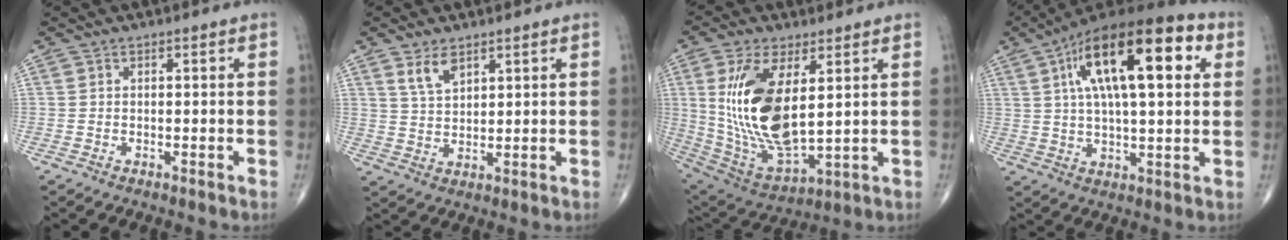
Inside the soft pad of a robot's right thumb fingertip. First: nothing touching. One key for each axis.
{"total": 4.7, "fx": 3.0, "fy": 2.4, "fz": 2.8, "tx": -0.045, "ty": -0.018, "tz": 0.062}
{"total": 19.0, "fx": 3.9, "fy": 8.5, "fz": 16.5, "tx": -0.327, "ty": -0.027, "tz": 0.089}
{"total": 22.7, "fx": 7.2, "fy": 8.4, "fz": 19.8, "tx": -0.319, "ty": 0.015, "tz": 0.108}